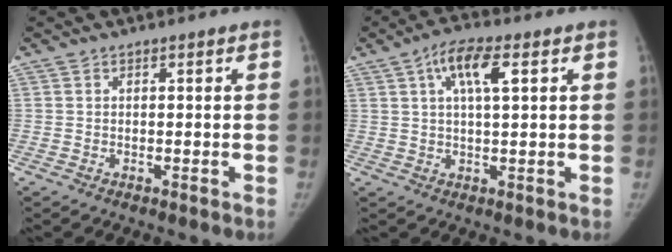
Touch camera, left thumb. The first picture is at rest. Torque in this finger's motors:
{"motor_torque": [-0.12, 0.17, 1.00, -0.23, 0.25]}